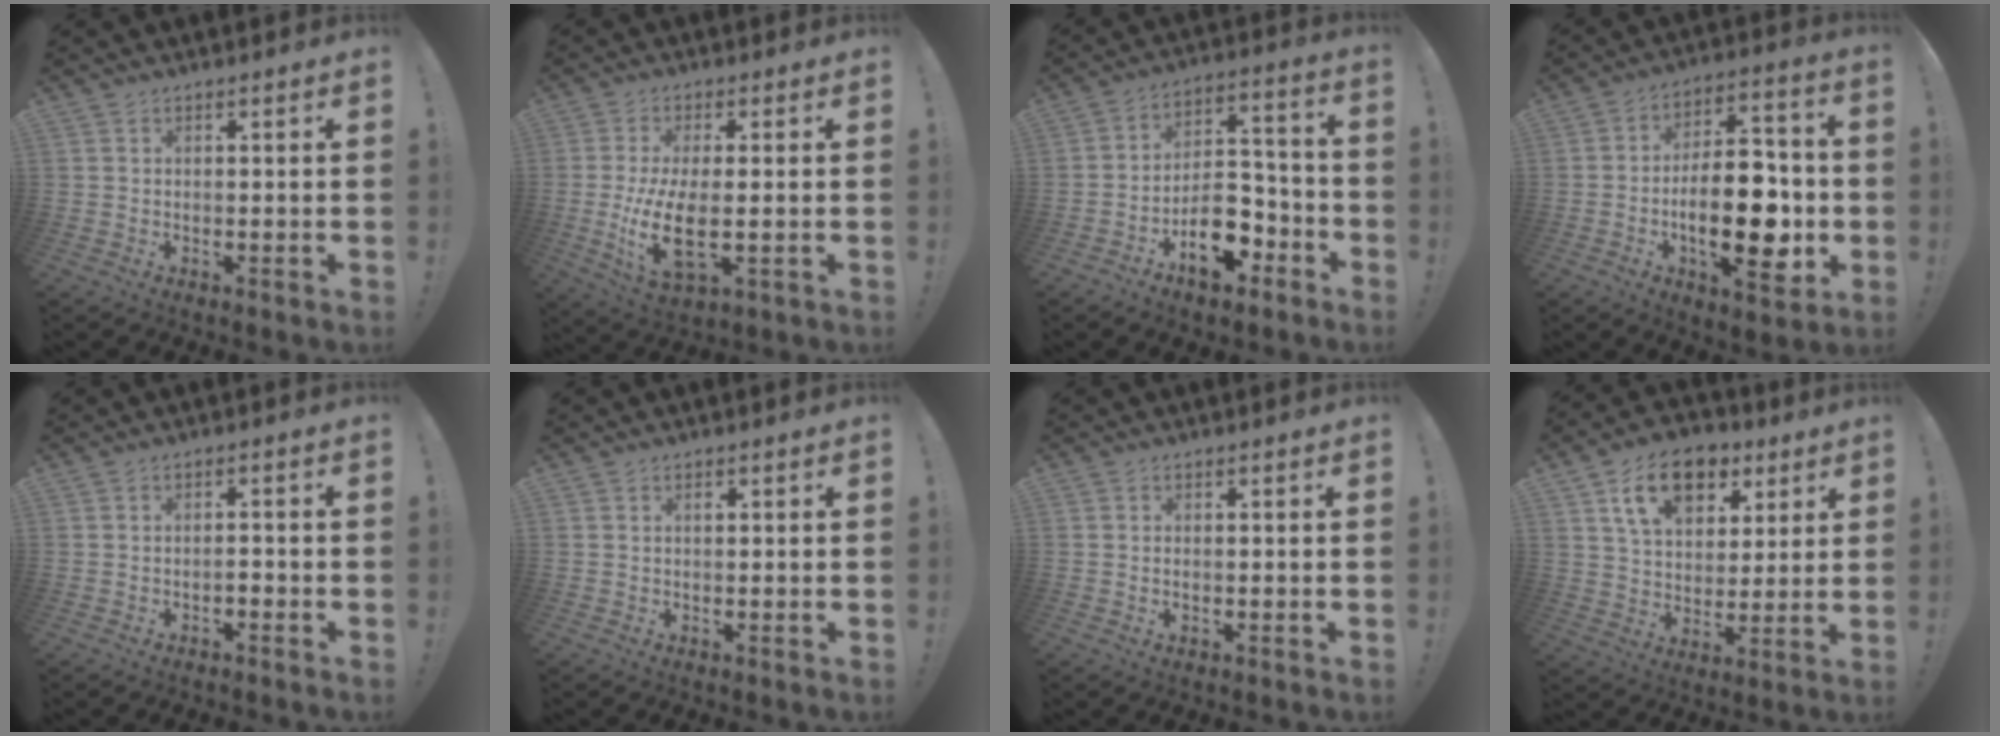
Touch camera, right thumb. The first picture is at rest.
{"total": 11.9, "force": [-2.0, 4.4, 10.9], "torque": [-0.225, -0.013, -0.034]}
{"total": 14.2, "force": [-7.7, 8.5, 8.3], "torque": [-0.104, 0.068, -0.123]}
{"total": 20.7, "force": [-4.5, 9.7, 17.8], "torque": [-0.284, 0.022, -0.067]}
{"total": 1.8, "force": [-1.5, 0.2, 1.0], "torque": [-0.020, 0.003, -0.025]}
{"total": 0.6, "force": [0.2, 0.4, 0.4], "torque": [-0.006, 0.001, 0.004]}
{"total": 0.7, "force": [-0.2, 0.4, 0.6], "torque": [-0.011, 0.000, -0.004]}
{"total": 15.0, "force": [7.8, 9.9, 8.0], "torque": [-0.122, -0.026, 0.144]}